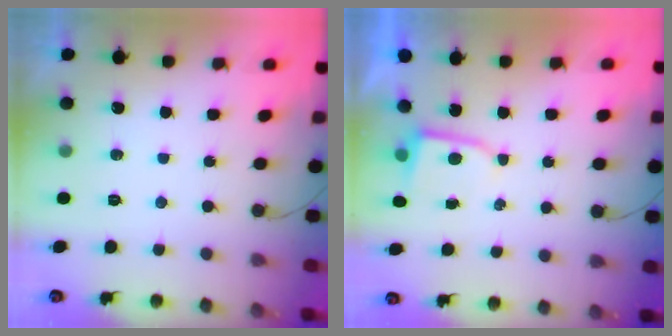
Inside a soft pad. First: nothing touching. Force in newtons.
{"total": 2.2, "press": 2.2, "slide": 0.3}